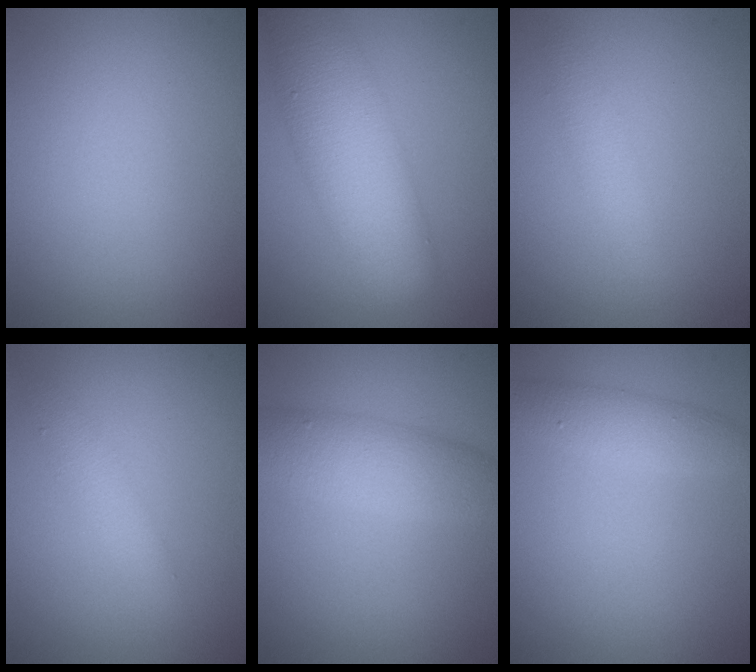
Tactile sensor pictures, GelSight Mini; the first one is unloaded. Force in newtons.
{"total": 8.0, "press": 8.0, "slide": 0.4}
{"total": 1.7, "press": 1.7, "slide": 0.1}
{"total": 1.8, "press": 1.8, "slide": 0.1}
{"total": 3.4, "press": 3.4, "slide": 0.3}
{"total": 2.4, "press": 2.4, "slide": 0.1}